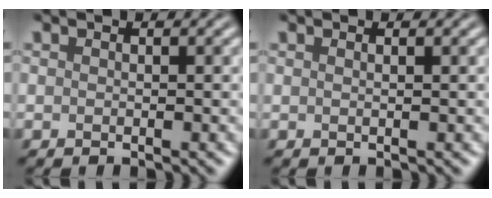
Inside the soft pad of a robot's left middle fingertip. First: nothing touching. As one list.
[{"total": 0.7, "force": [0.5, 0.3, 0.5], "torque": [-0.006, 0.000, 0.000]}]